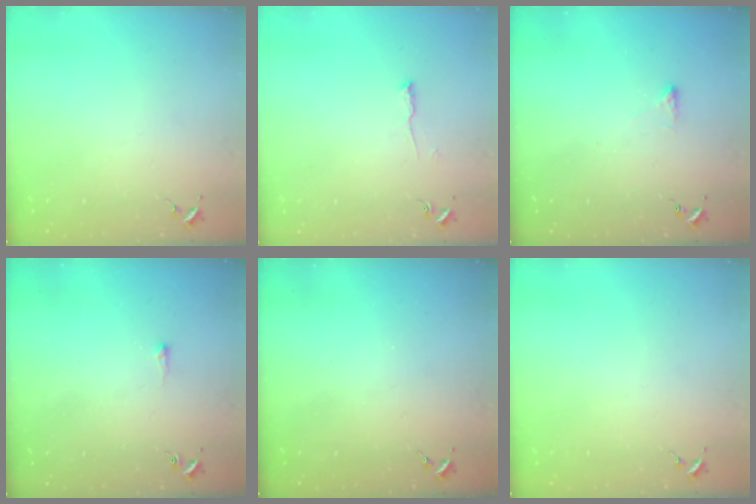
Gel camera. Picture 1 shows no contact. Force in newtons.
{"total": 6.2, "press": 6.2, "slide": 0.6}
{"total": 2.5, "press": 2.4, "slide": 0.5}
{"total": 3.3, "press": 3.3, "slide": 0.5}
{"total": 0.0}
{"total": 0.0}